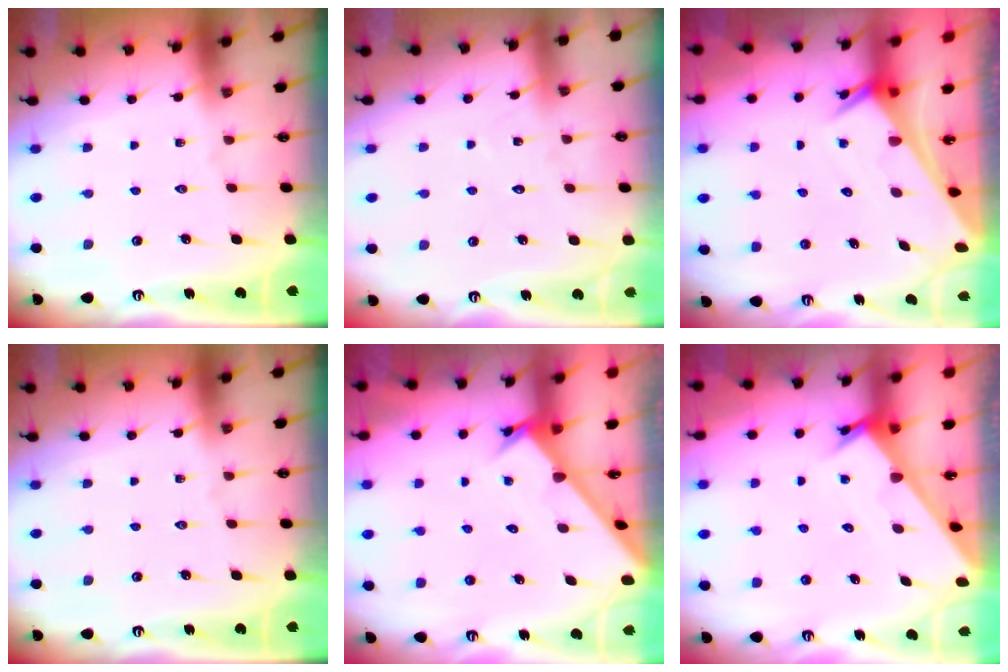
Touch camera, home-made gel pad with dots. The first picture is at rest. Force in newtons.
{"total": 5.9, "press": 5.9, "slide": 0.7}
{"total": 2.4, "press": 2.4, "slide": 0.2}
{"total": 0.0}
{"total": 2.4, "press": 2.4, "slide": 0.1}
{"total": 2.3, "press": 2.3, "slide": 0.0}